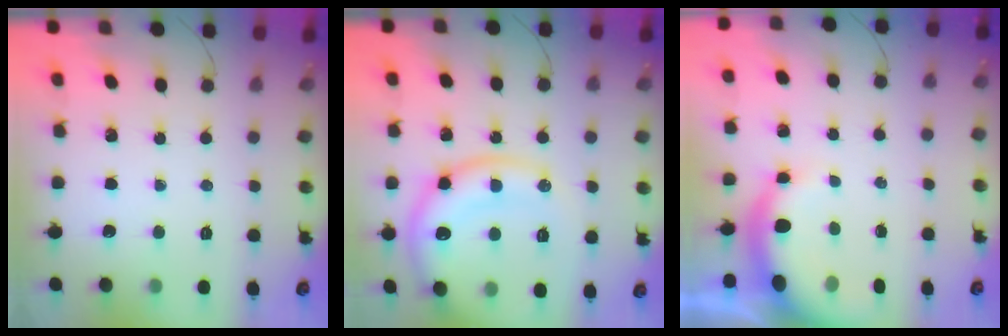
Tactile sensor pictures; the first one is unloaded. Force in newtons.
{"total": 17.6, "press": 17.4, "slide": 2.3}
{"total": 5.0, "press": 4.9, "slide": 1.0}